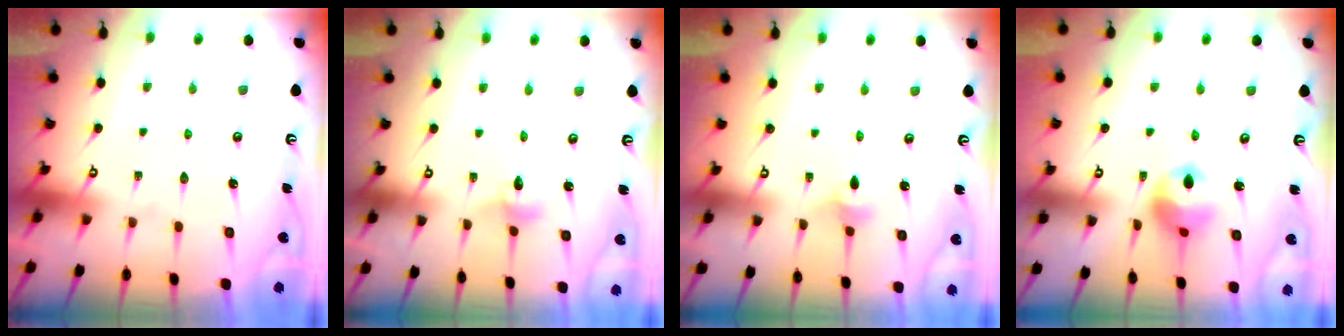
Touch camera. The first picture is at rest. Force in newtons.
{"total": 3.4, "press": 3.4, "slide": 0.3}
{"total": 3.4, "press": 3.3, "slide": 0.7}
{"total": 10.2, "press": 10.2, "slide": 0.9}